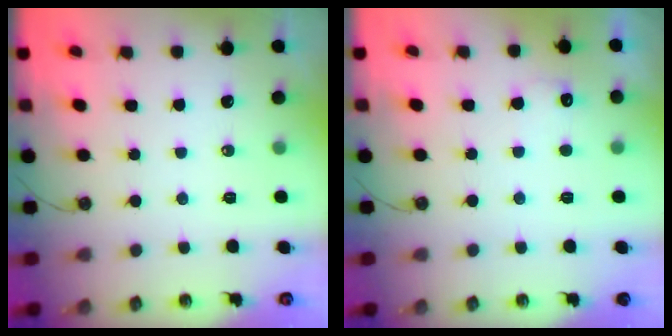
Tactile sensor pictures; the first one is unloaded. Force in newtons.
{"total": 4.9, "press": 4.8, "slide": 1.2}